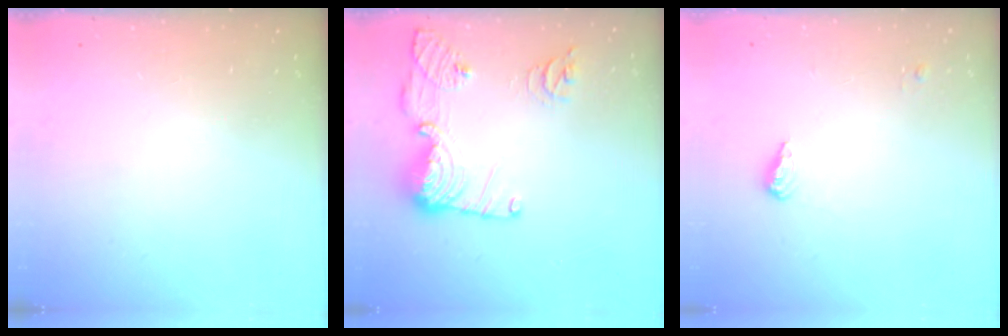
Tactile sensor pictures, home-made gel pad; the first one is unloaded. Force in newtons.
{"total": 15.8, "press": 15.7, "slide": 1.8}
{"total": 5.0, "press": 4.9, "slide": 1.1}